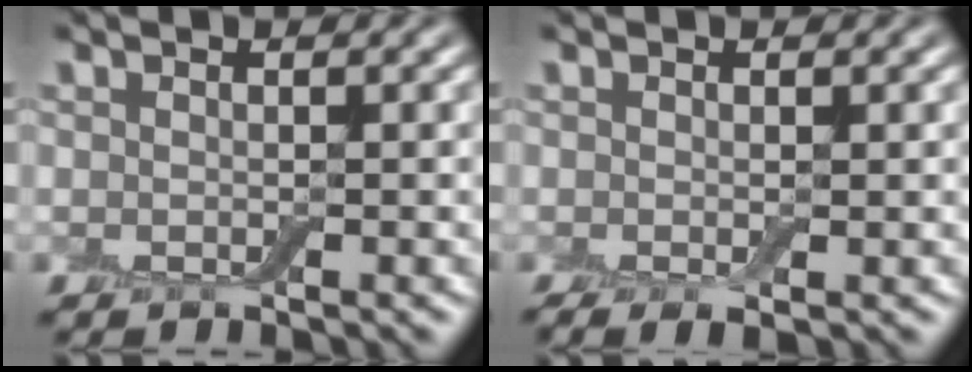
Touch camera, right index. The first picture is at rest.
{"total": 1.4, "force": [-0.4, 0.3, 1.3], "torque": [-0.024, -0.008, -0.008]}